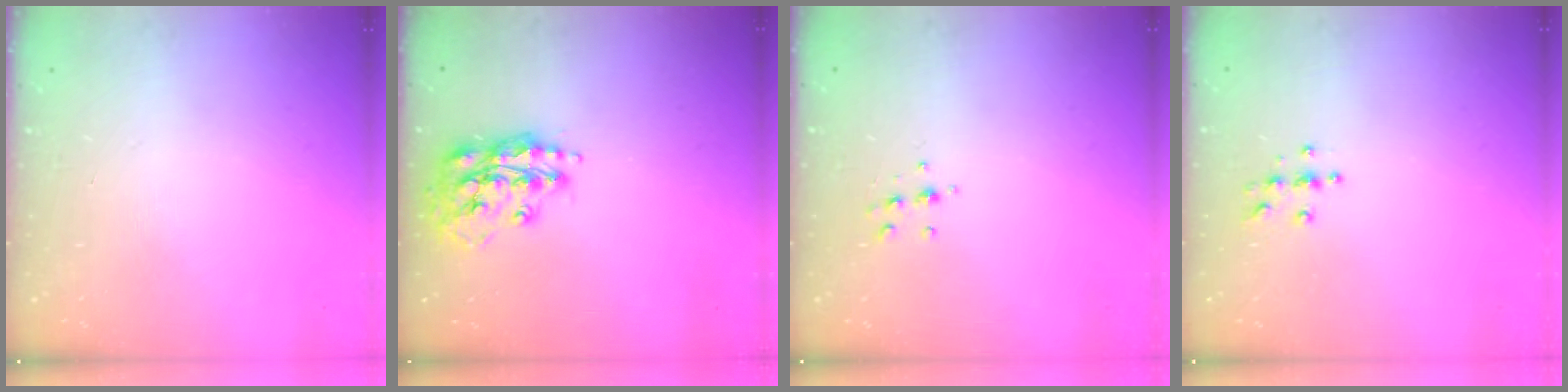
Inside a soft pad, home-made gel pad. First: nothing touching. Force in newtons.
{"total": 17.4, "press": 17.4, "slide": 1.4}
{"total": 5.8, "press": 5.8, "slide": 0.6}
{"total": 4.0, "press": 4.0, "slide": 0.4}